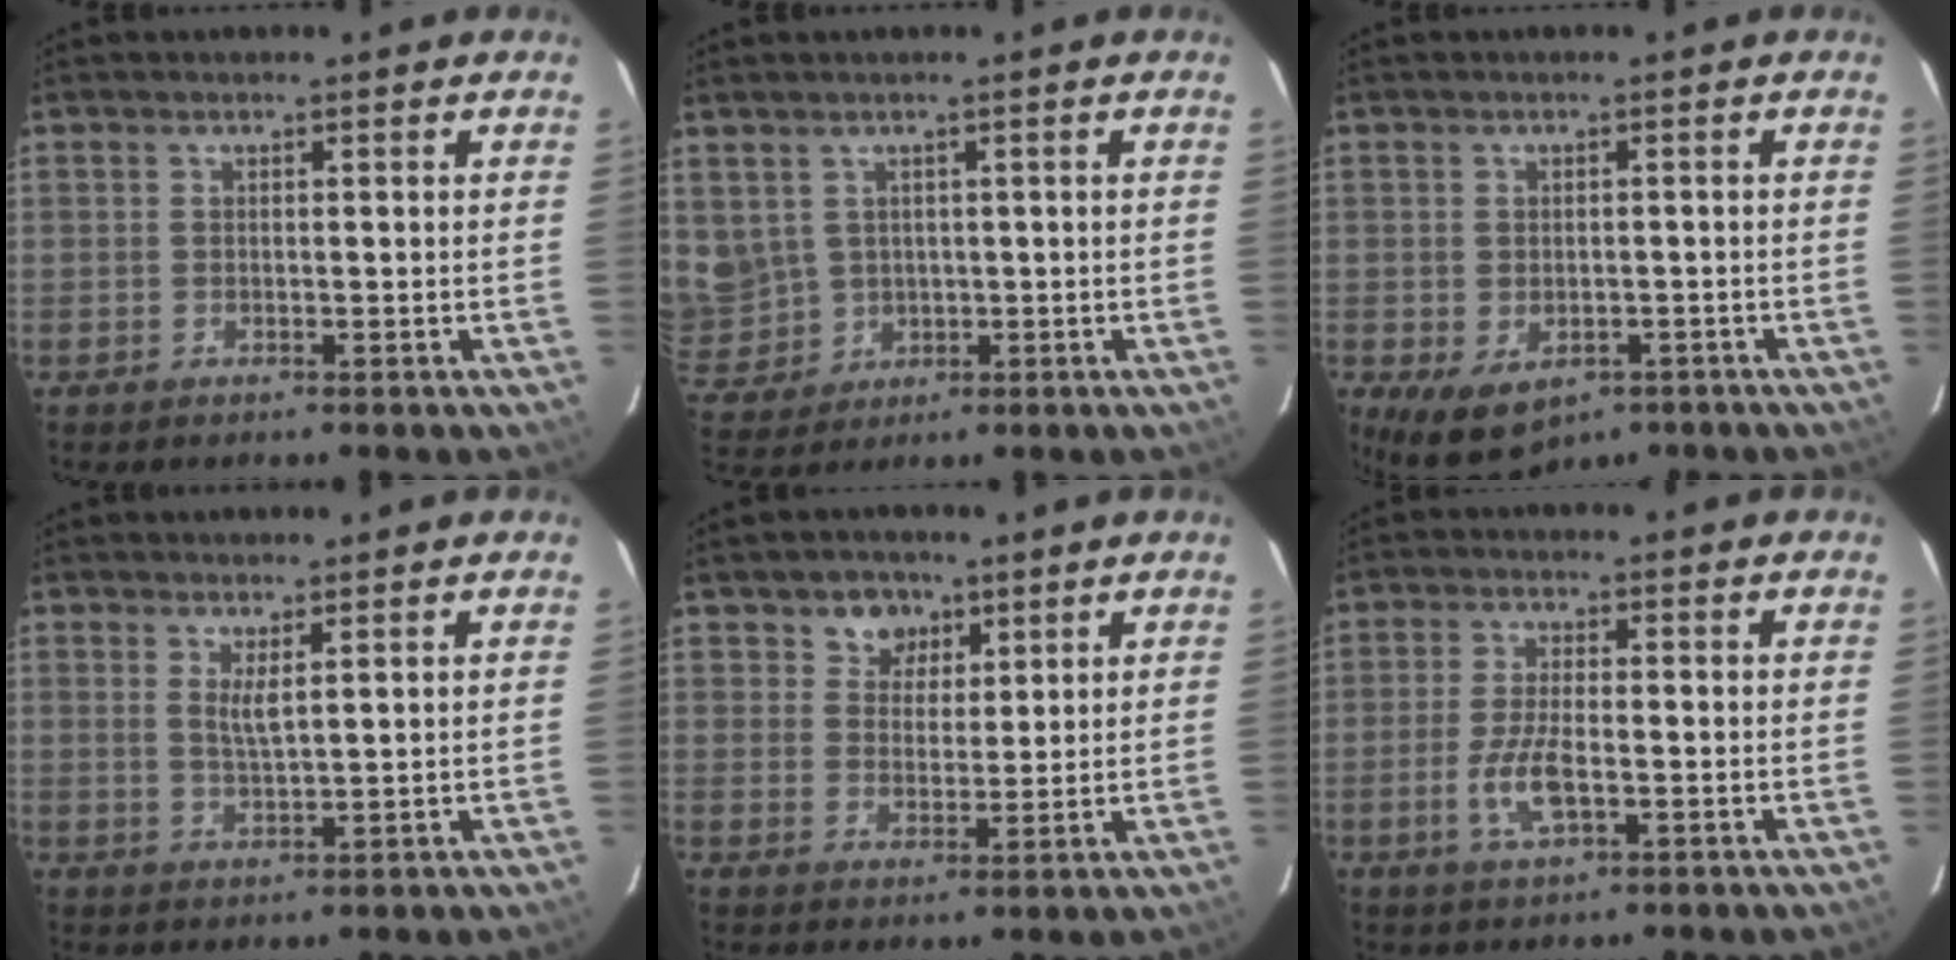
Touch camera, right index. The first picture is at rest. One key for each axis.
{"total": 9.5, "fx": 1.7, "fy": 8.7, "fz": 3.4, "tx": -0.095, "ty": 0.008, "tz": 0.066}
{"total": 8.8, "fx": -4.4, "fy": 5.9, "fz": 4.8, "tx": -0.098, "ty": -0.020, "tz": -0.049}
{"total": 2.9, "fx": 1.2, "fy": 0.5, "fz": 2.6, "tx": -0.049, "ty": -0.006, "tz": 0.020}
{"total": 5.2, "fx": 2.9, "fy": 4.1, "fz": 1.0, "tx": -0.009, "ty": 0.006, "tz": 0.051}
{"total": 6.7, "fx": -2.2, "fy": 2.4, "fz": 5.9, "tx": -0.126, "ty": -0.004, "tz": -0.042}